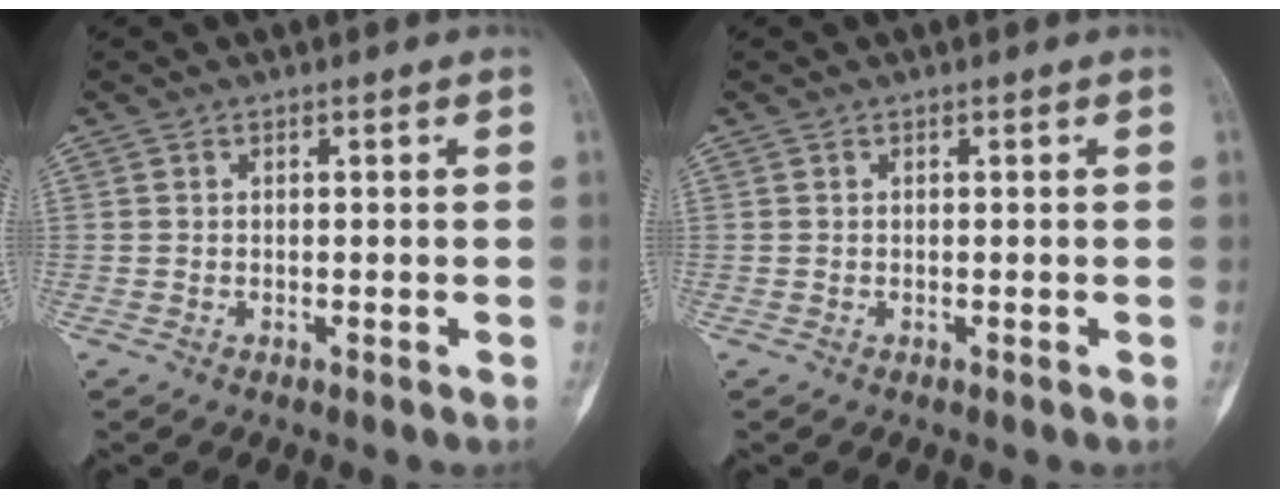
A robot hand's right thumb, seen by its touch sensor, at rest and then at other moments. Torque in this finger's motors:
{"motor_torque": [-0.04, -0.04, 0.06, 0.03, 0.00]}